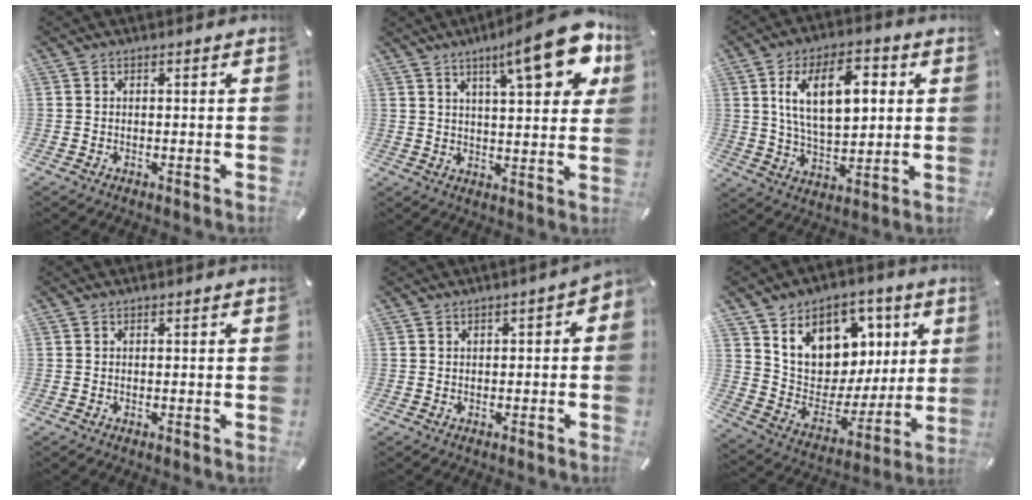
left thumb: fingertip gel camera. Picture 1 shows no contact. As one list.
[{"total": 17.3, "force": [9.2, 5.2, 13.7], "torque": [-0.193, -0.045, 0.140]}, {"total": 15.9, "force": [4.8, 8.6, 12.5], "torque": [-0.225, 0.003, 0.077]}, {"total": 0.0}, {"total": 1.9, "force": [-0.4, 1.1, 1.5], "torque": [-0.020, 0.003, -0.011]}, {"total": 13.5, "force": [6.8, 10.8, 4.5], "torque": [-0.069, -0.059, 0.125]}]